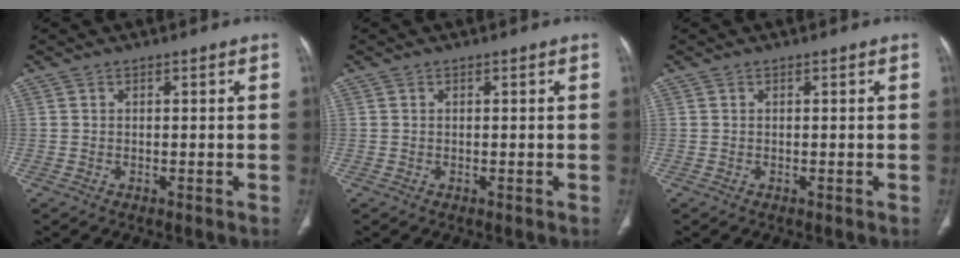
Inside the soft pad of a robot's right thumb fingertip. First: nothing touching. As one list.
[{"total": 0.0}, {"total": 0.0}]